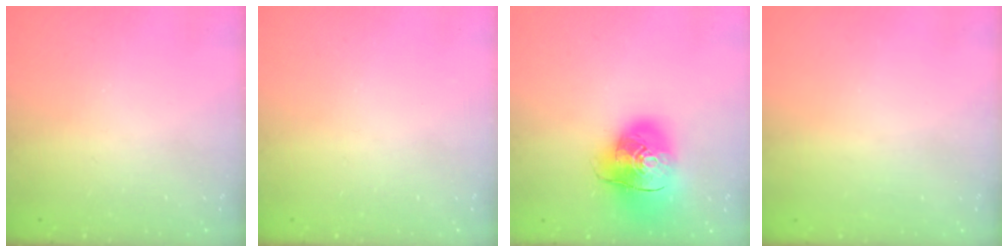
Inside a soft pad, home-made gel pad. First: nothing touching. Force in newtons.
{"total": 0.0}
{"total": 14.8, "press": 14.7, "slide": 2.1}
{"total": 0.9, "press": 0.9, "slide": 0.1}